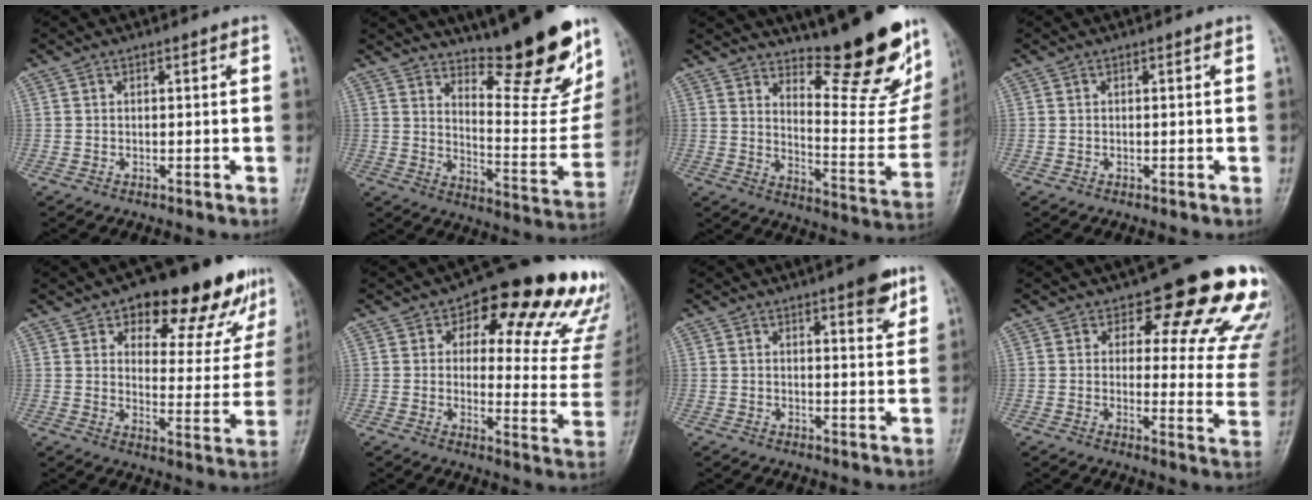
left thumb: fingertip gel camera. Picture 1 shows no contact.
{"total": 23.7, "force": [17.4, 6.6, 14.6], "torque": [-0.167, -0.125, 0.247]}
{"total": 24.0, "force": [17.9, 6.6, 14.5], "torque": [-0.165, -0.138, 0.247]}
{"total": 0.0}
{"total": 19.7, "force": [12.5, 8.6, 12.6], "torque": [-0.102, -0.045, 0.170]}
{"total": 21.3, "force": [12.1, 9.3, 14.9], "torque": [-0.130, -0.053, 0.144]}
{"total": 6.0, "force": [3.6, 1.7, 4.5], "torque": [-0.046, -0.018, 0.042]}
{"total": 19.3, "force": [13.4, 7.7, 11.5], "torque": [-0.083, -0.076, 0.146]}